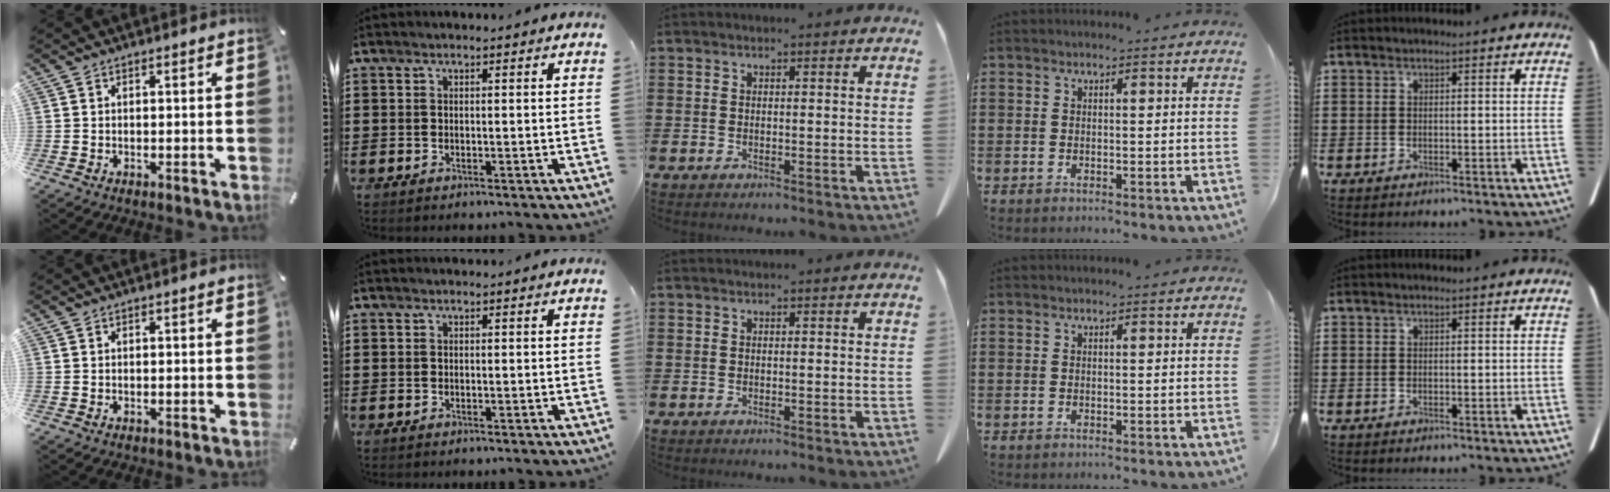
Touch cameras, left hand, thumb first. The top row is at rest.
{}